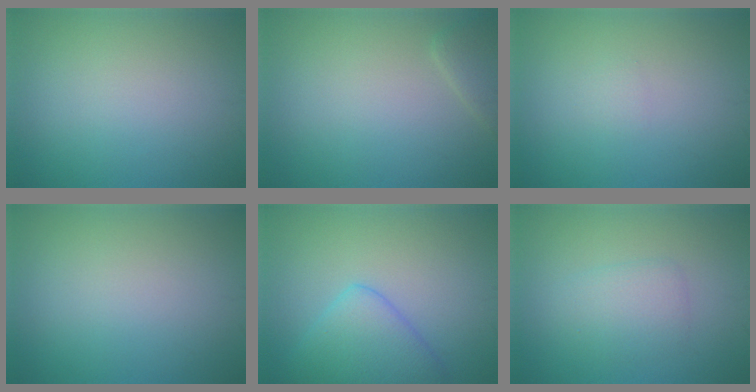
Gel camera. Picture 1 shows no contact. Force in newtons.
{"total": 1.6, "press": 1.6, "slide": 0.2}
{"total": 0.5, "press": 0.5, "slide": 0.1}
{"total": 0.0}
{"total": 4.5, "press": 4.5, "slide": 0.1}
{"total": 2.3, "press": 2.3, "slide": 0.0}